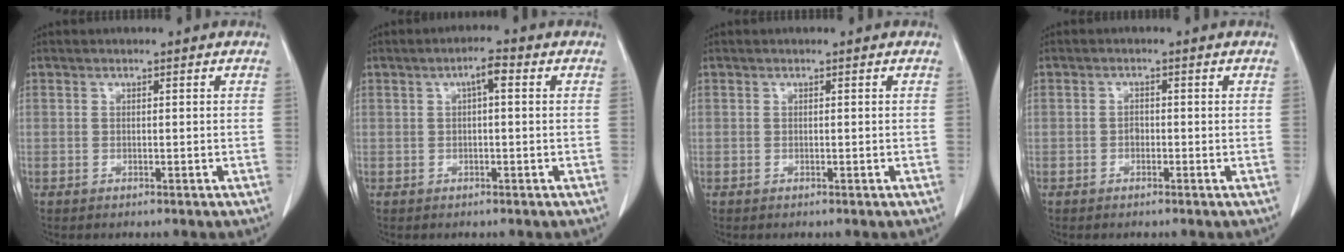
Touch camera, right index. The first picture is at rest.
{"total": 2.7, "force": [0.7, 0.5, 2.6], "torque": [-0.044, 0.007, 0.009]}
{"total": 0.0}
{"total": 0.9, "force": [-0.3, 0.6, 0.6], "torque": [-0.009, 0.005, -0.005]}